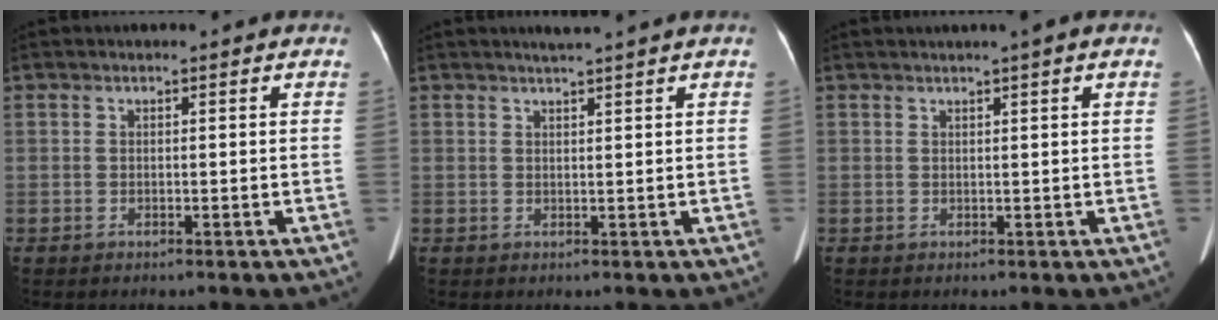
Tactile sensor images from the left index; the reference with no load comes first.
{"total": 1.8, "force": [1.5, -0.7, 0.7], "torque": [-0.008, 0.002, 0.031]}
{"total": 2.3, "force": [1.5, -0.1, 1.7], "torque": [-0.029, 0.019, 0.024]}